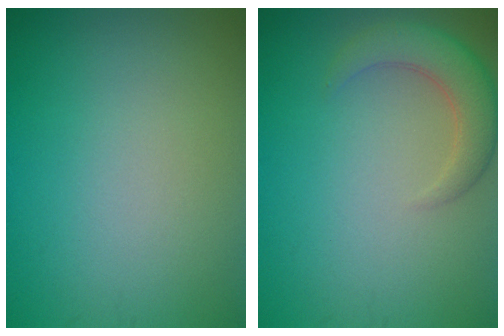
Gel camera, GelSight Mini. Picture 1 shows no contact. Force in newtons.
{"total": 3.9, "press": 3.9, "slide": 0.3}